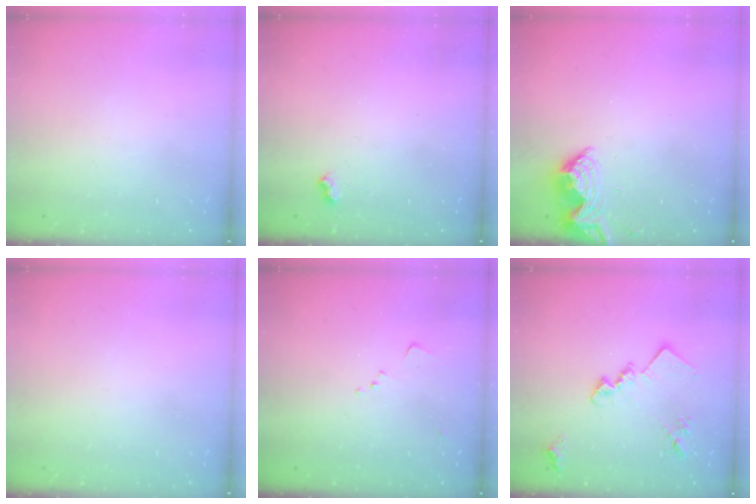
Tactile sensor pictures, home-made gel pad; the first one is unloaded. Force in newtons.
{"total": 2.4, "press": 2.4, "slide": 0.5}
{"total": 8.1, "press": 8.1, "slide": 0.6}
{"total": 0.0}
{"total": 6.8, "press": 6.7, "slide": 0.8}
{"total": 15.4, "press": 15.3, "slide": 1.0}